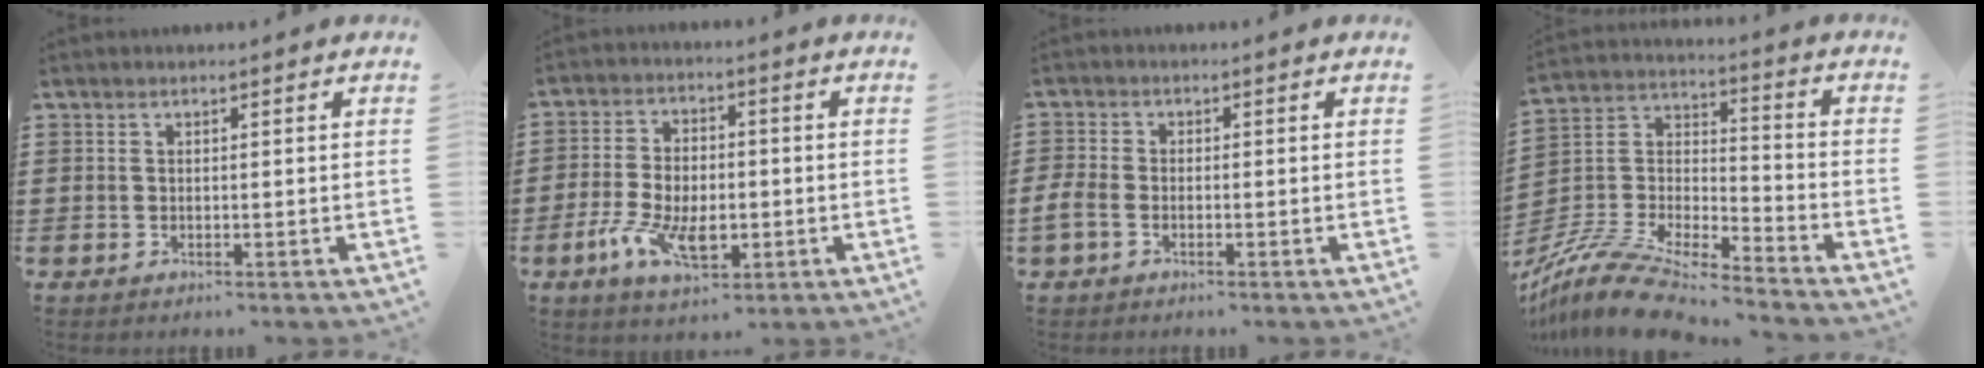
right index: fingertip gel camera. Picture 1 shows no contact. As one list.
[{"total": 7.9, "force": [-2.7, 4.4, 6.1], "torque": [-0.134, 0.001, -0.051]}, {"total": 2.4, "force": [-1.4, 1.2, 1.4], "torque": [-0.048, -0.005, -0.034]}, {"total": 10.7, "force": [-9.8, 1.7, 3.8], "torque": [-0.090, 0.013, -0.200]}]